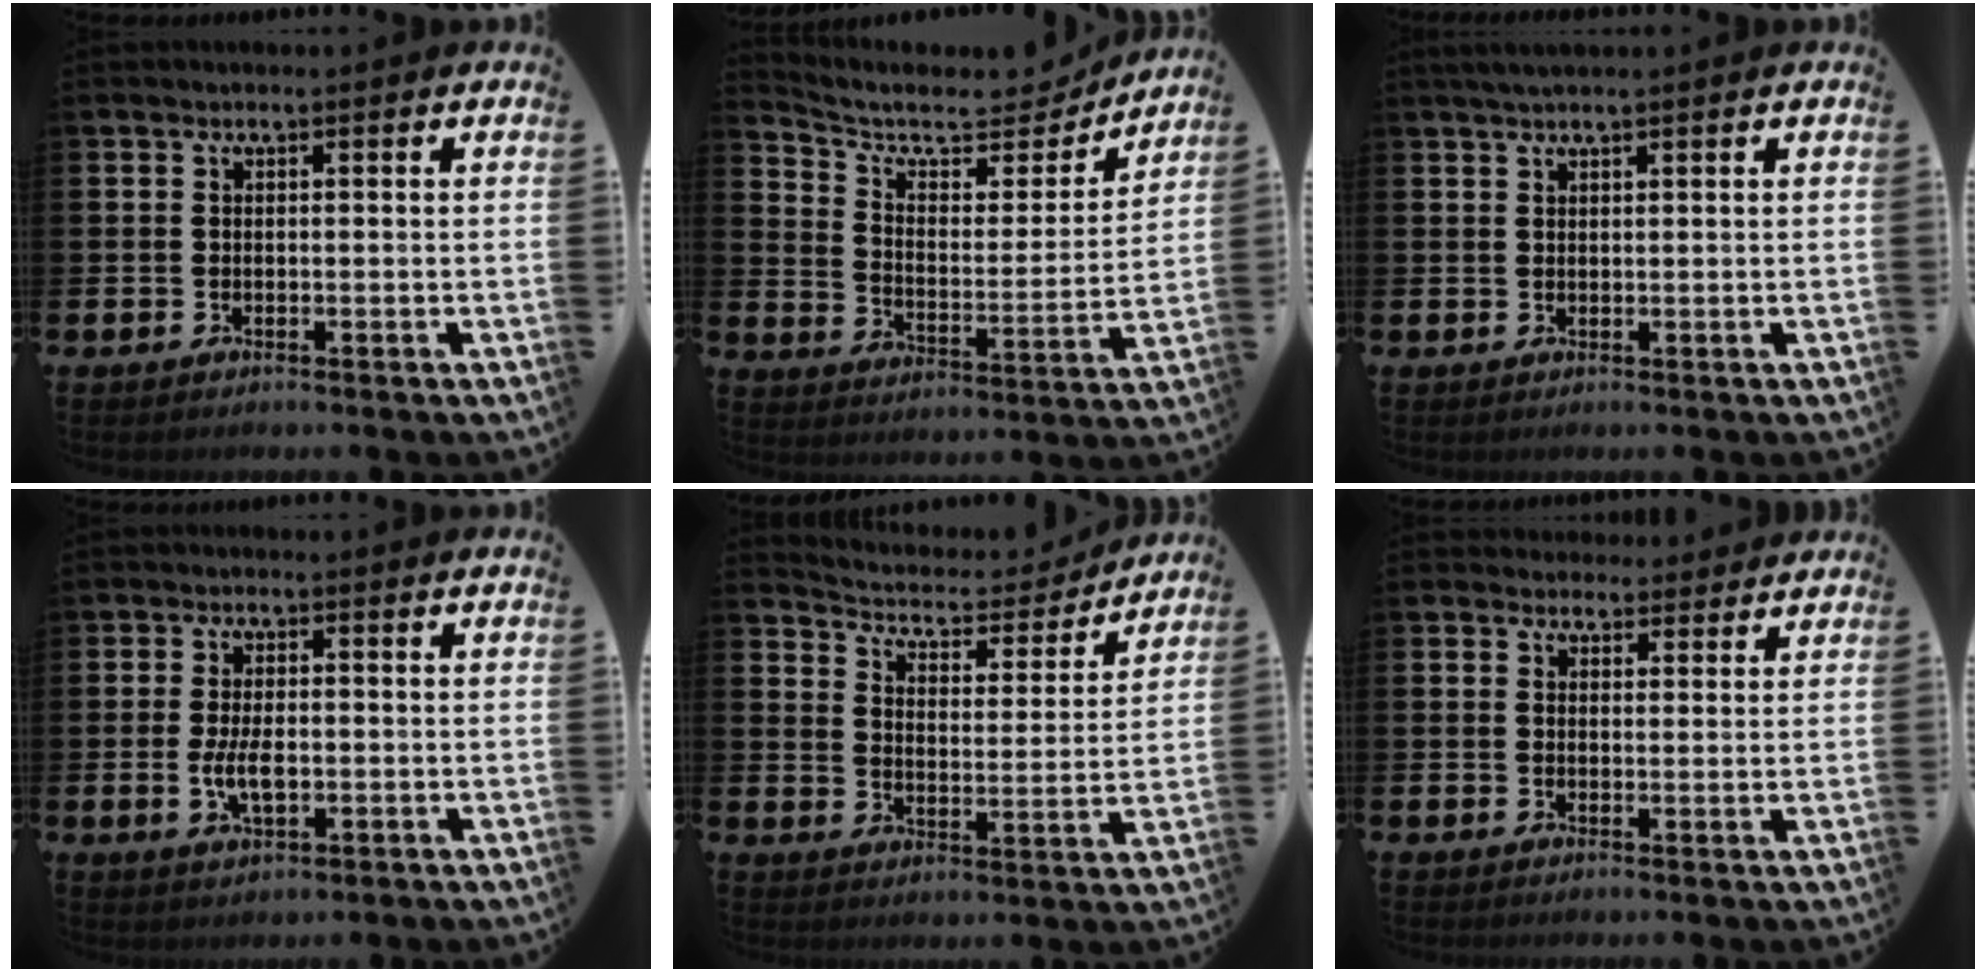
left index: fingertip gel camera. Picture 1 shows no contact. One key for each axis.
{"total": 8.1, "fx": 7.2, "fy": 2.7, "fz": 2.6, "tx": -0.077, "ty": -0.058, "tz": 0.118}
{"total": 1.7, "fx": 1.4, "fy": 0.0, "fz": 0.9, "tx": -0.024, "ty": 0.007, "tz": 0.027}
{"total": 4.2, "fx": -0.5, "fy": 2.0, "fz": 3.6, "tx": -0.055, "ty": 0.001, "tz": -0.011}
{"total": 5.1, "fx": 4.8, "fy": 1.5, "fz": 0.9, "tx": -0.043, "ty": -0.042, "tz": 0.074}
{"total": 3.3, "fx": 3.0, "fy": 1.3, "fz": -0.4, "tx": 0.008, "ty": -0.012, "tz": 0.054}